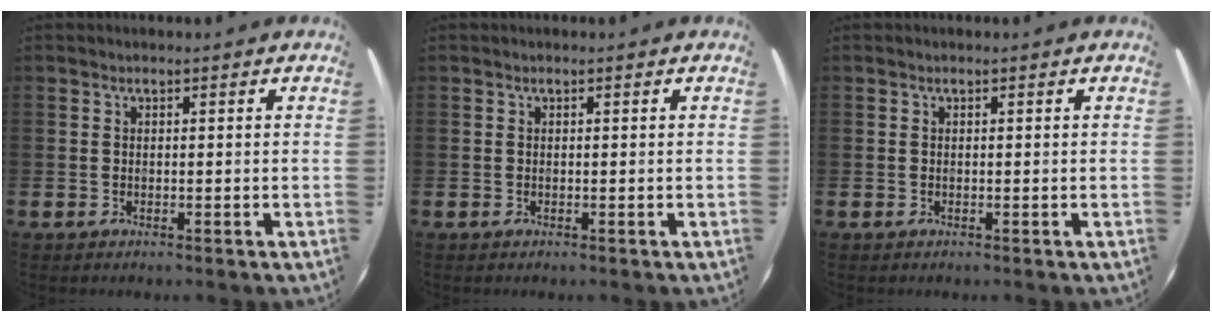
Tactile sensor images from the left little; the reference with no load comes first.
{"total": 0.0}
{"total": 0.0}